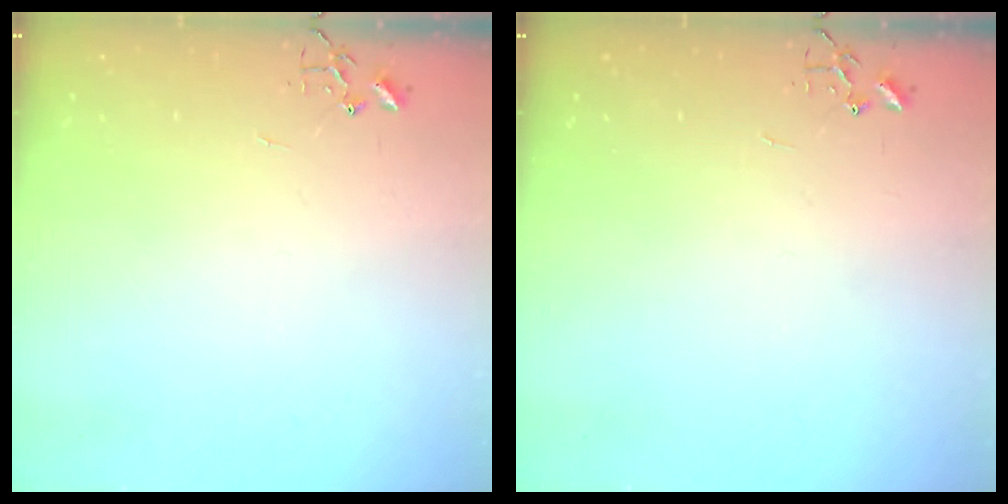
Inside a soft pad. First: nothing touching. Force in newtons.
{"total": 0.0}